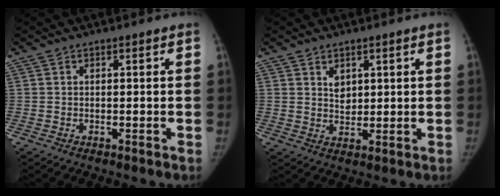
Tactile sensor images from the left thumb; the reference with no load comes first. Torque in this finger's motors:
{"motor_torque": [0.63, 0.44, 0.36, -0.41, 0.11]}